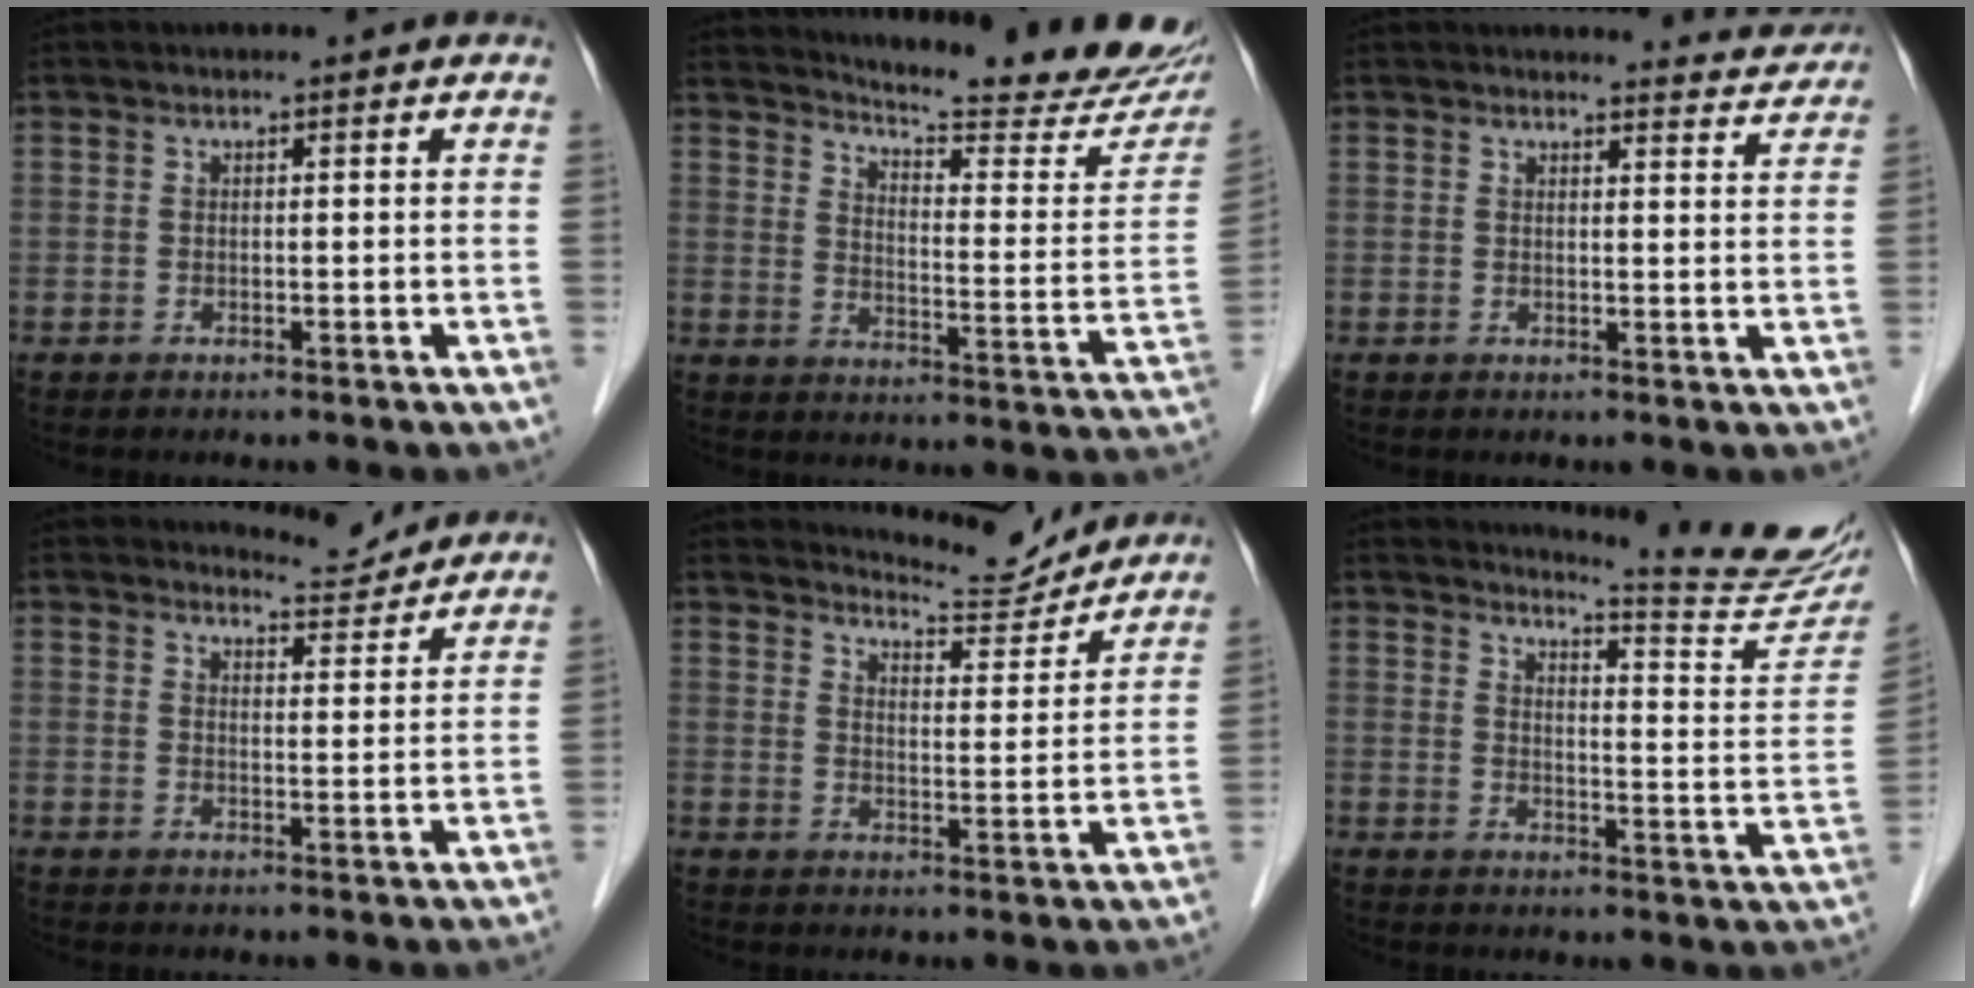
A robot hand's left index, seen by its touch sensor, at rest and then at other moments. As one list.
[{"total": 23.3, "force": [21.4, 2.1, 8.8], "torque": [-0.125, -0.093, 0.261]}, {"total": 5.2, "force": [5.1, 0.4, -0.4], "torque": [0.006, -0.019, 0.043]}, {"total": 4.2, "force": [4.1, 0.1, -0.7], "torque": [-0.001, -0.013, 0.060]}, {"total": 8.0, "force": [8.0, 0.6, -0.1], "torque": [-0.008, -0.008, 0.114]}, {"total": 15.0, "force": [14.6, -1.0, 3.5], "torque": [-0.052, -0.099, 0.166]}]